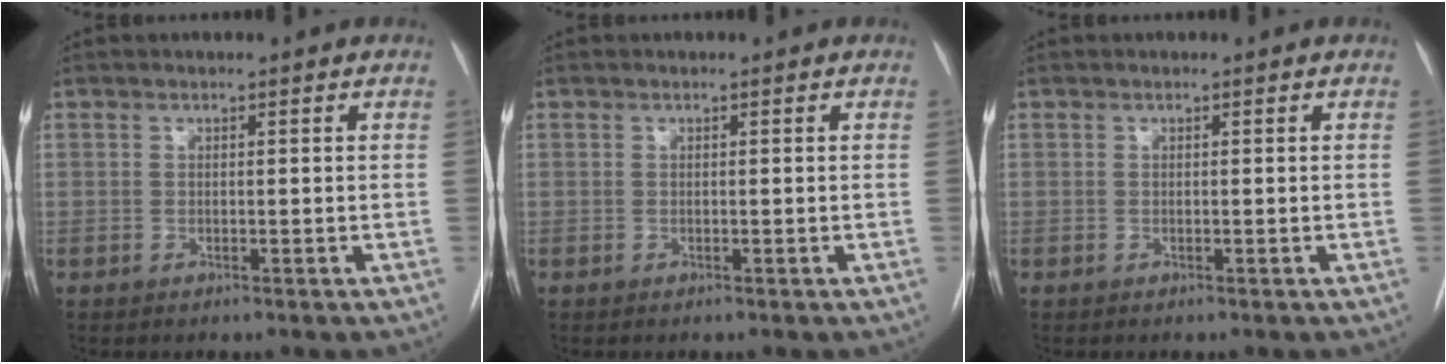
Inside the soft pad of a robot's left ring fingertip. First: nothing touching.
{"total": 0.0}
{"total": 0.0}